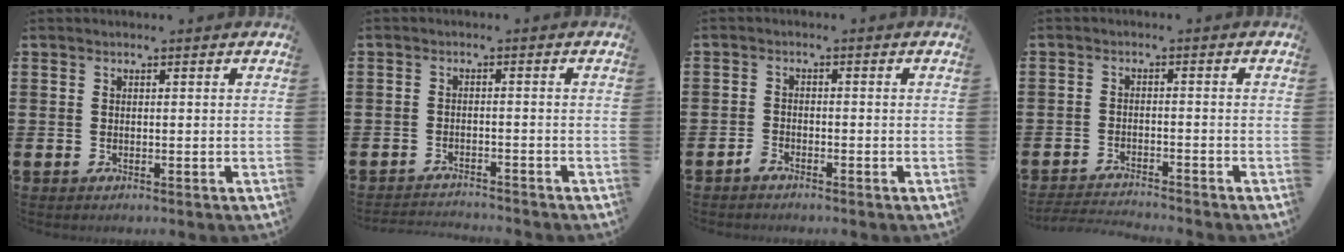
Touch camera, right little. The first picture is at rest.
{"total": 2.0, "force": [-1.9, -0.1, -0.2], "torque": [-0.002, 0.003, -0.043]}
{"total": 1.5, "force": [-1.4, 0.5, 0.4], "torque": [-0.009, 0.003, -0.028]}
{"total": 2.3, "force": [-2.3, -0.2, 0.1], "torque": [-0.004, 0.001, -0.049]}